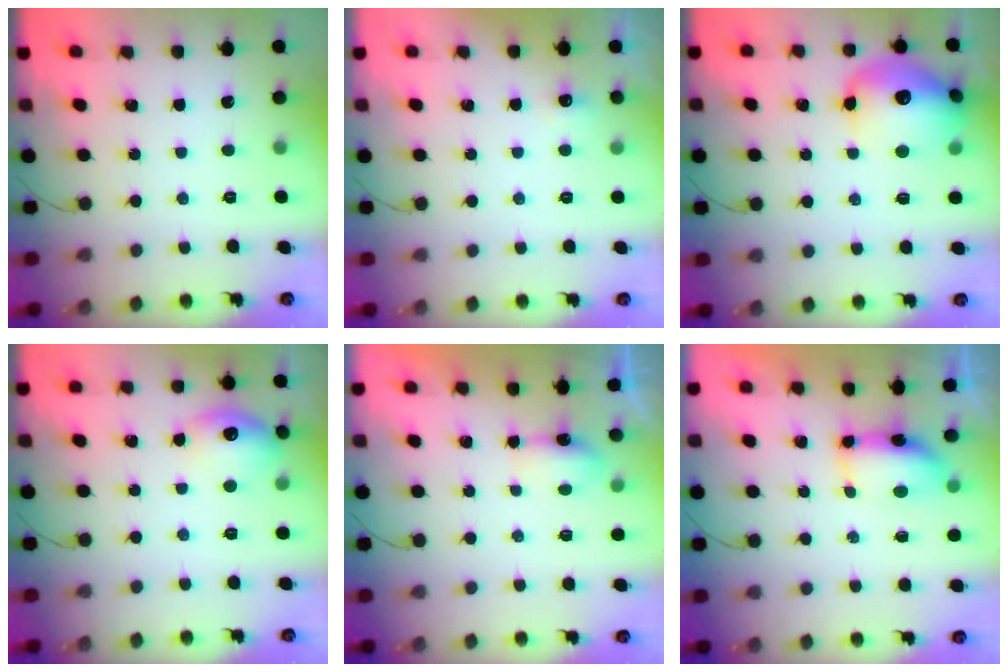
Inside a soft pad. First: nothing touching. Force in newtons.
{"total": 6.6, "press": 3.0, "slide": 5.9}
{"total": 17.7, "press": 17.6, "slide": 2.3}
{"total": 11.8, "press": 11.8, "slide": 0.6}
{"total": 7.1, "press": 4.4, "slide": 5.5}
{"total": 6.7, "press": 6.7, "slide": 0.4}